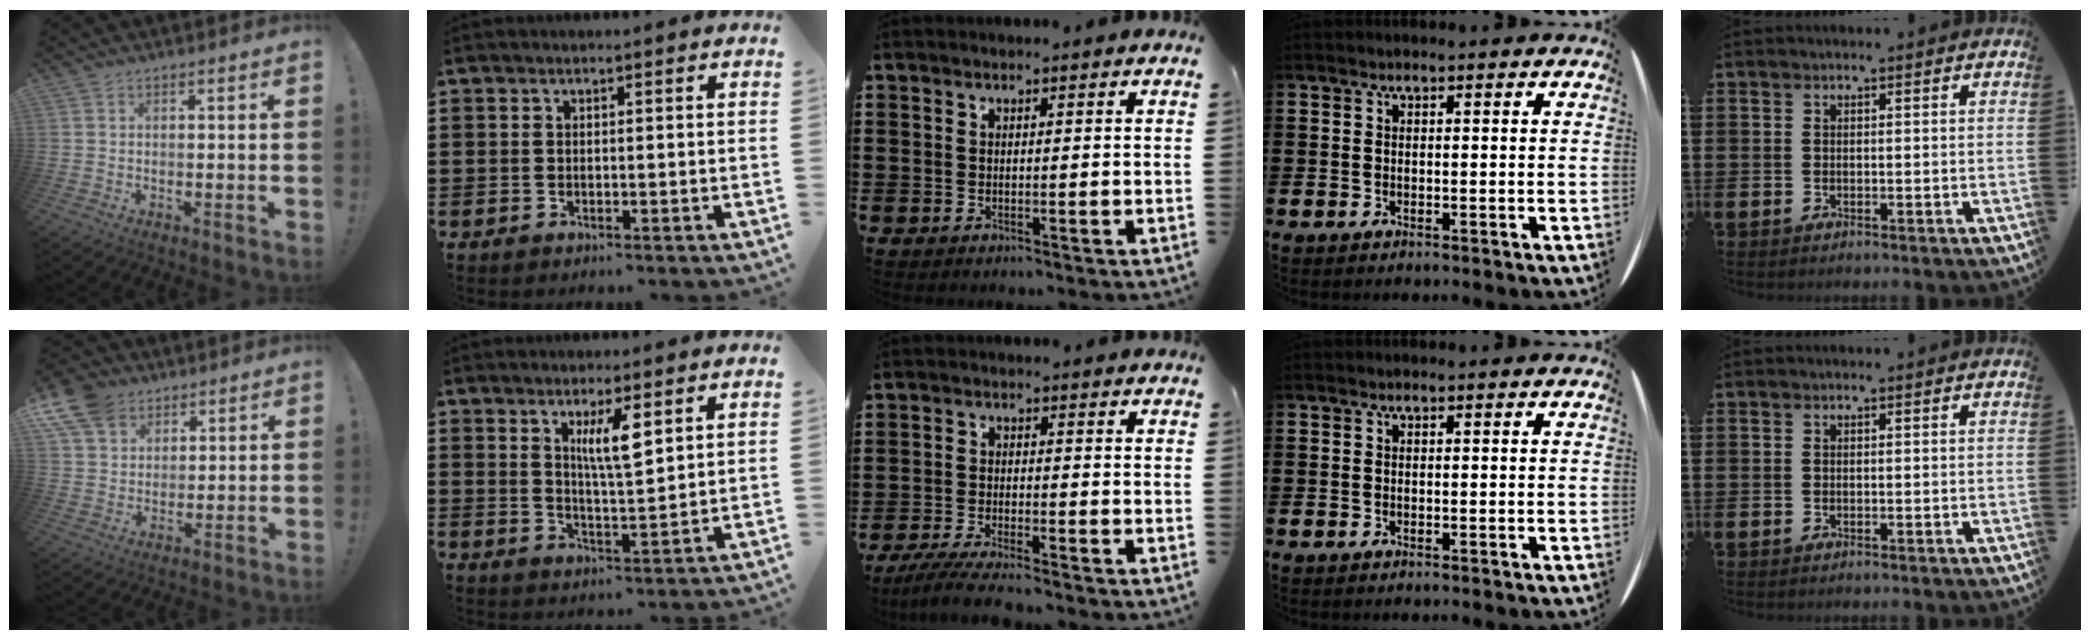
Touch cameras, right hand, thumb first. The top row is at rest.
{"thumb": {"total": 10.9, "force": [6.6, 7.7, 4.2], "torque": [-0.085, -0.033, 0.129]}, "index": {"total": 5.7, "force": [2.7, 1.3, 4.8], "torque": [-0.094, 0.002, 0.042]}, "middle": {"total": 4.5, "force": [-4.0, -0.1, 2.0], "torque": [-0.055, -0.019, -0.081]}}